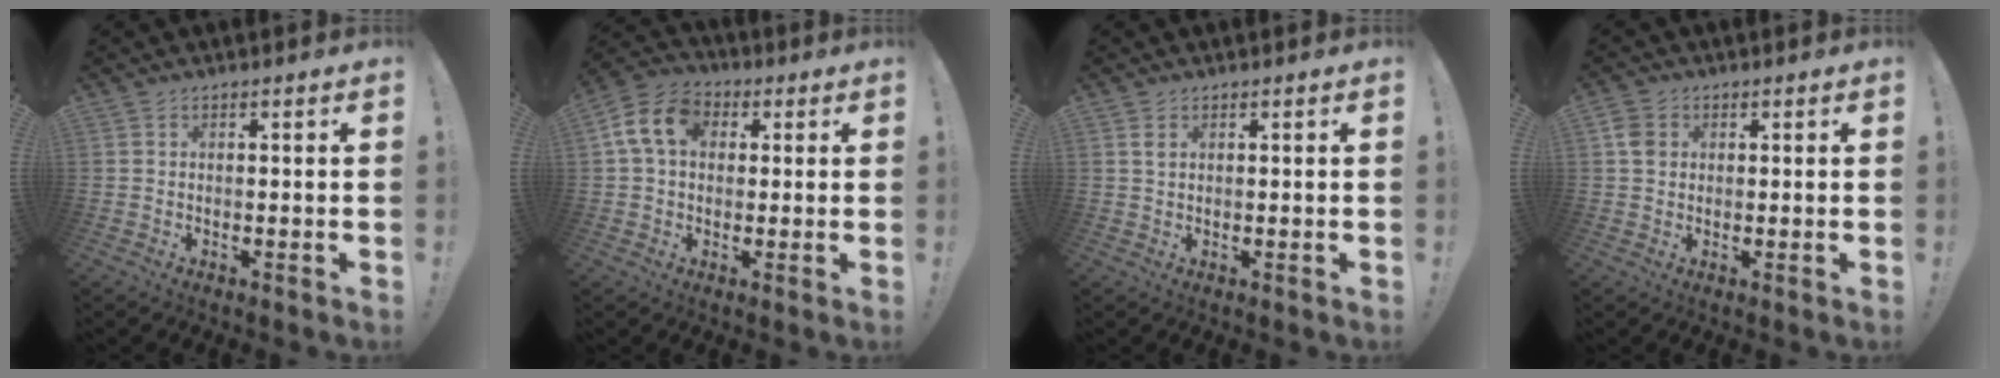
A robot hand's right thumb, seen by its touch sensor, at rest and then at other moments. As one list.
[{"total": 12.1, "force": [2.9, 8.9, 7.7], "torque": [-0.130, 0.011, 0.059]}, {"total": 1.3, "force": [0.7, 0.6, 0.9], "torque": [-0.013, -0.002, 0.011]}, {"total": 4.3, "force": [0.8, 3.6, 2.1], "torque": [-0.016, 0.002, 0.015]}]